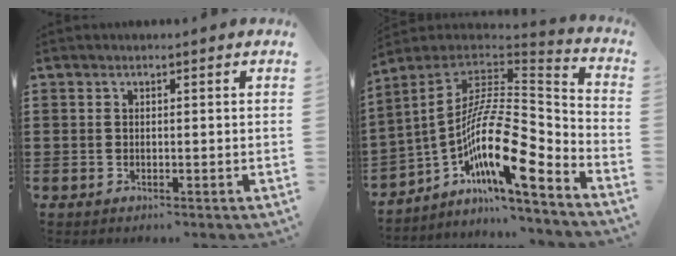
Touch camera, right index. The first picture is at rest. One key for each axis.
{"total": 15.6, "fx": -6.0, "fy": 4.4, "fz": 13.8, "tx": -0.260, "ty": -0.024, "tz": -0.122}